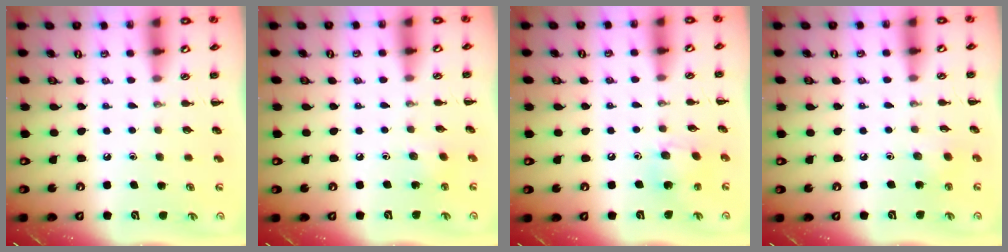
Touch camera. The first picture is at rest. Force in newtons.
{"total": 3.5, "press": 3.3, "slide": 1.0}
{"total": 6.9, "press": 6.9, "slide": 0.6}
{"total": 2.8, "press": 2.8, "slide": 0.7}